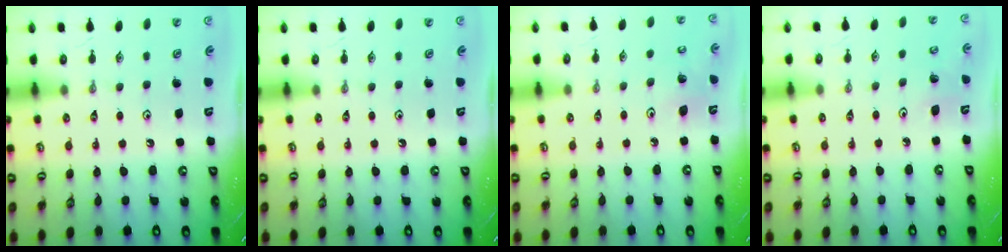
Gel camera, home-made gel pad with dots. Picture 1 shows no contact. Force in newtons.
{"total": 0.0}
{"total": 4.8, "press": 4.7, "slide": 0.9}
{"total": 3.3, "press": 3.3, "slide": 0.3}